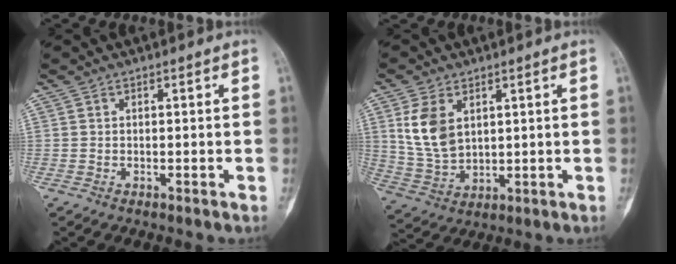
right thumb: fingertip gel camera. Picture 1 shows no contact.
{"total": 9.4, "force": [3.1, 6.0, 6.6], "torque": [-0.123, -0.010, 0.077]}